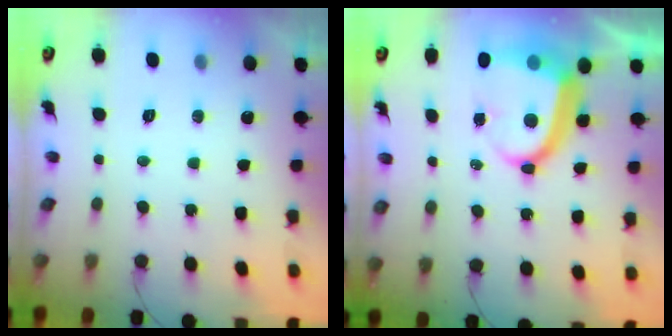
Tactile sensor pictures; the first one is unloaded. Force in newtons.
{"total": 11.9, "press": 11.7, "slide": 1.9}